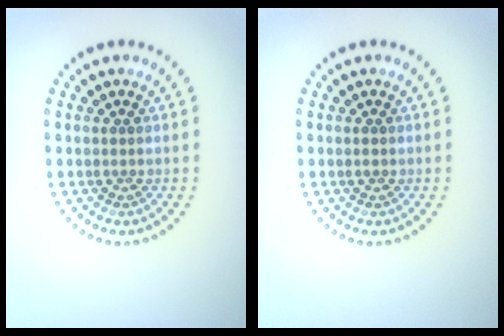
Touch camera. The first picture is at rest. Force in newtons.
{"total": 0.8, "press": 0.8, "slide": 0.2}